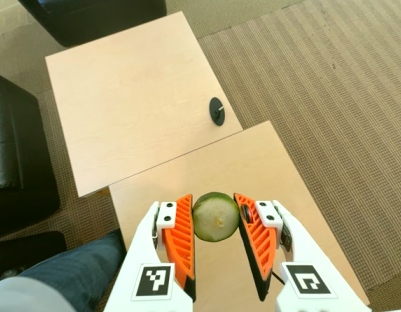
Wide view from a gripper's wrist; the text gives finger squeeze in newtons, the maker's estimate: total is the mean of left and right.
{"total": 10.6, "left": 11.0, "right": 10.1}